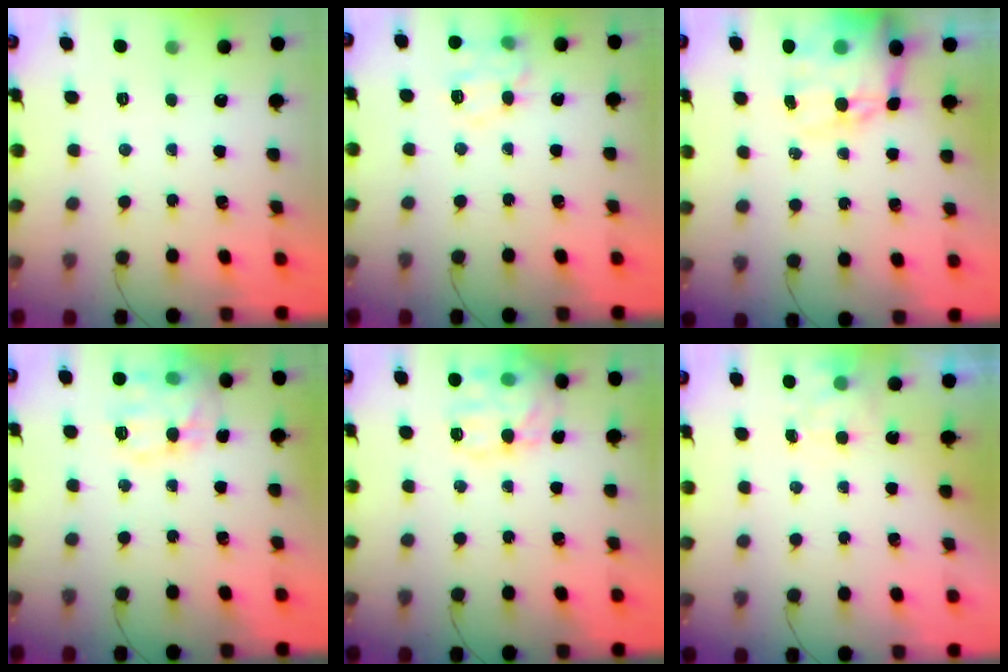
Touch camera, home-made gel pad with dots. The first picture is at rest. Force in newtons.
{"total": 12.0, "press": 11.9, "slide": 0.9}
{"total": 16.1, "press": 15.7, "slide": 3.8}
{"total": 15.1, "press": 15.0, "slide": 1.2}
{"total": 16.2, "press": 16.2, "slide": 1.0}
{"total": 3.0, "press": 2.7, "slide": 1.4}